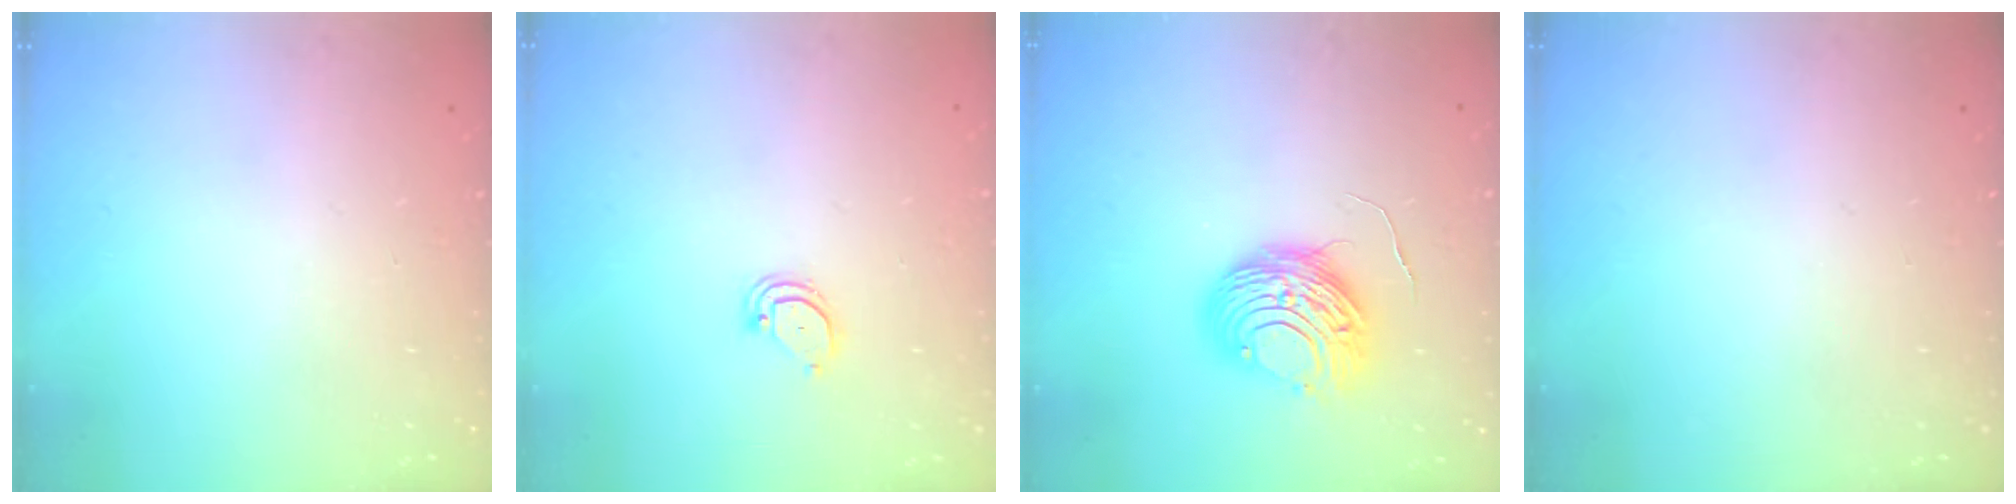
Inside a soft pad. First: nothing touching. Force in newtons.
{"total": 2.9, "press": 2.9, "slide": 0.2}
{"total": 10.0, "press": 10.0, "slide": 0.9}
{"total": 0.0}